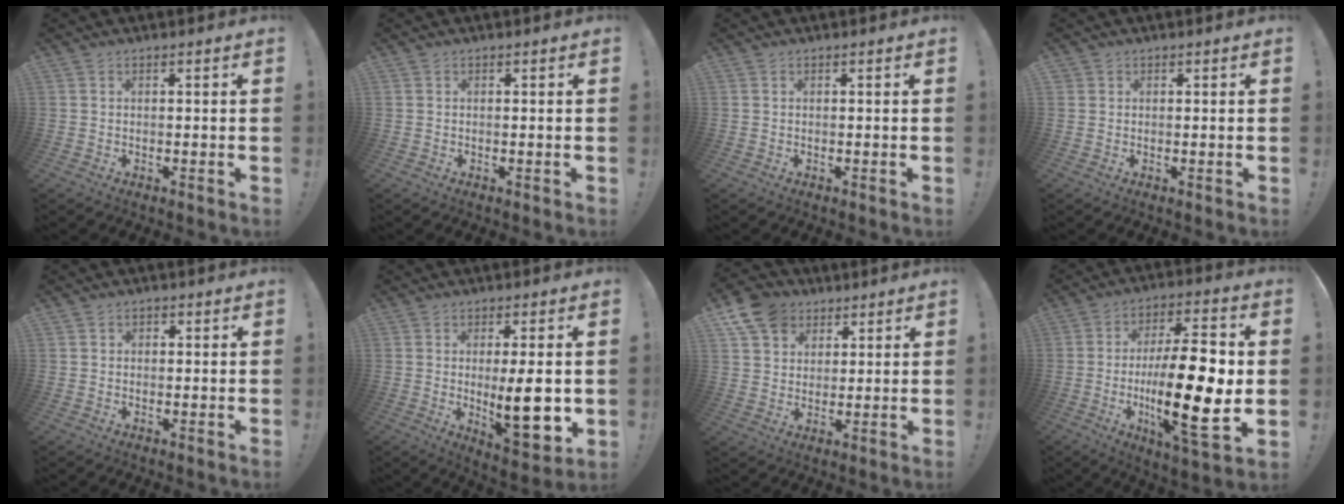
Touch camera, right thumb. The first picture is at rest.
{"total": 0.0}
{"total": 0.0}
{"total": 0.9, "force": [0.6, 0.6, 0.0], "torque": [-0.001, 0.002, 0.012]}
{"total": 1.1, "force": [-0.2, 1.0, 0.5], "torque": [-0.007, 0.004, -0.004]}
{"total": 12.9, "force": [-0.3, 3.5, 12.4], "torque": [-0.192, -0.018, -0.006]}
{"total": 11.1, "force": [5.8, 8.7, 3.9], "torque": [-0.056, -0.032, 0.114]}
{"total": 24.6, "force": [-2.3, 7.5, 23.3], "torque": [-0.407, -0.002, -0.041]}